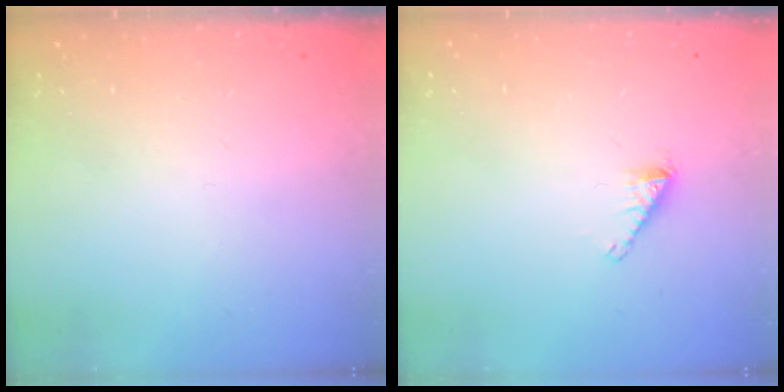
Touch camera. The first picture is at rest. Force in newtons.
{"total": 1.6, "press": 1.6, "slide": 0.2}